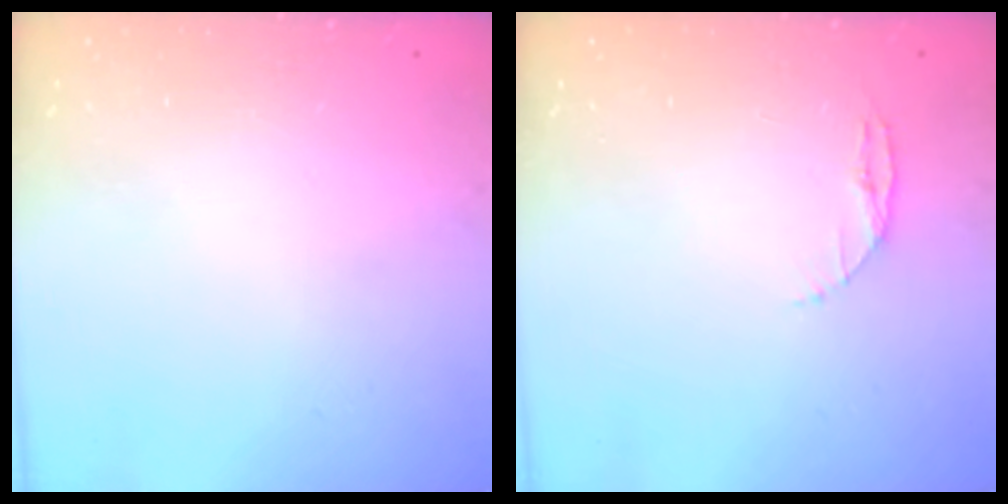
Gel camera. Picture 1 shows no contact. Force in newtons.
{"total": 3.4, "press": 3.4, "slide": 0.4}